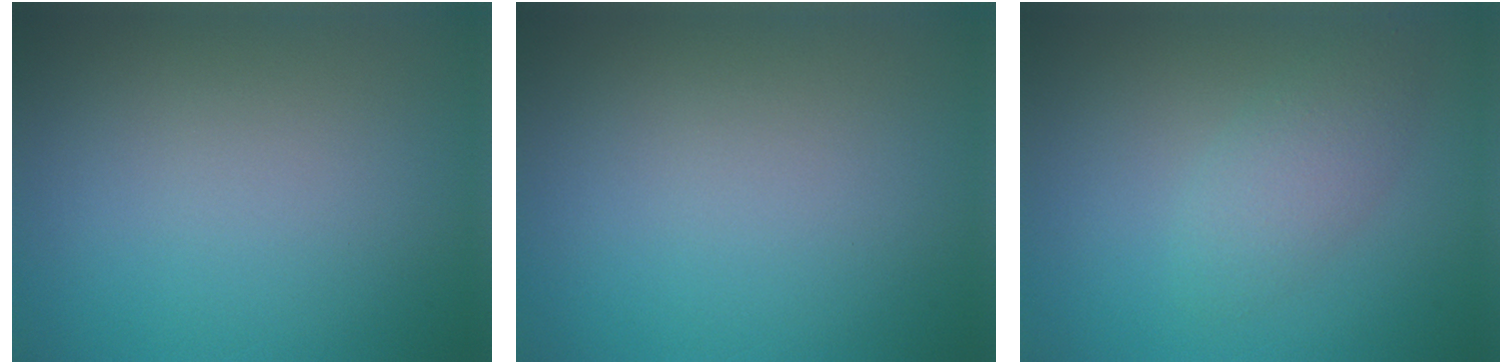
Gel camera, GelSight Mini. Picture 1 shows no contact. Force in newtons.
{"total": 0.0}
{"total": 2.5, "press": 2.5, "slide": 0.1}